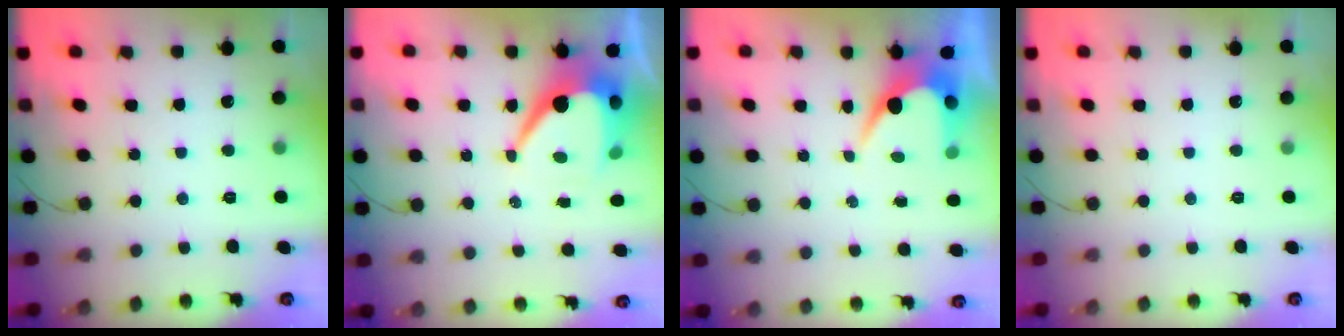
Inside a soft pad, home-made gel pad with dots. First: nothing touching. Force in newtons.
{"total": 11.5, "press": 11.5, "slide": 1.0}
{"total": 6.4, "press": 6.4, "slide": 0.4}
{"total": 0.0}